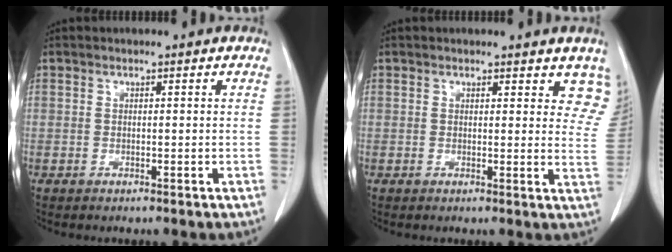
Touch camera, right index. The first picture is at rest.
{"total": 6.6, "force": [5.7, 2.5, 2.1], "torque": [0.003, -0.018, 0.047]}